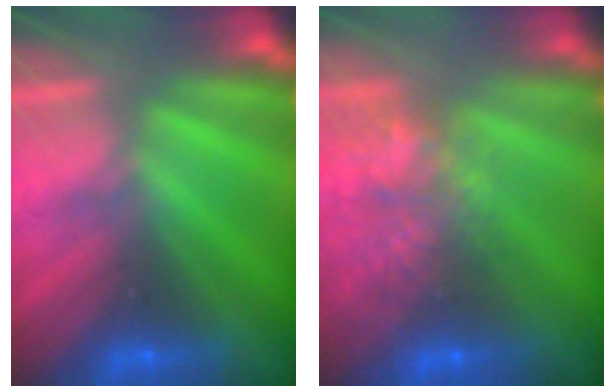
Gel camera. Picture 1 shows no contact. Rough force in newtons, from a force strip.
{"total": 8.2}